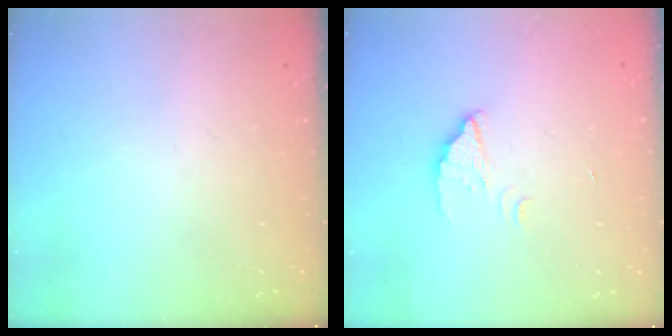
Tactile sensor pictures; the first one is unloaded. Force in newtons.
{"total": 2.4, "press": 2.4, "slide": 0.1}